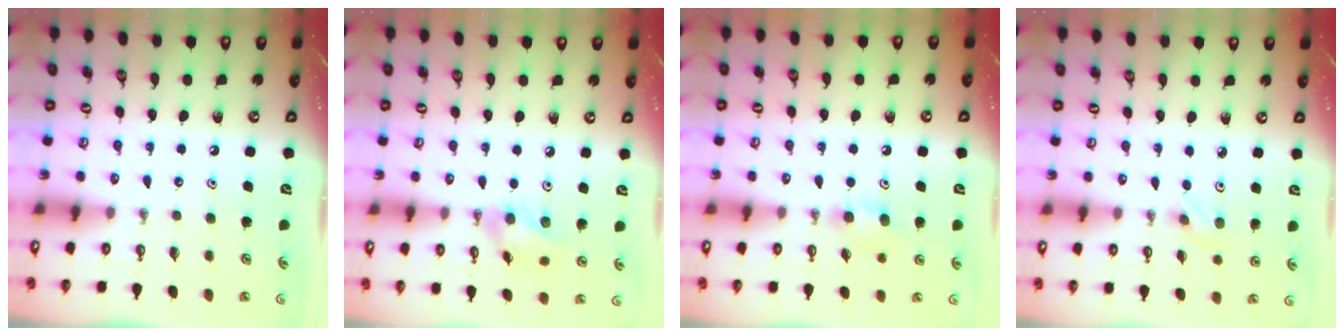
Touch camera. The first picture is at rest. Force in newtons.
{"total": 9.9, "press": 9.6, "slide": 2.6}
{"total": 5.8, "press": 5.8, "slide": 0.3}
{"total": 2.7, "press": 2.3, "slide": 1.4}